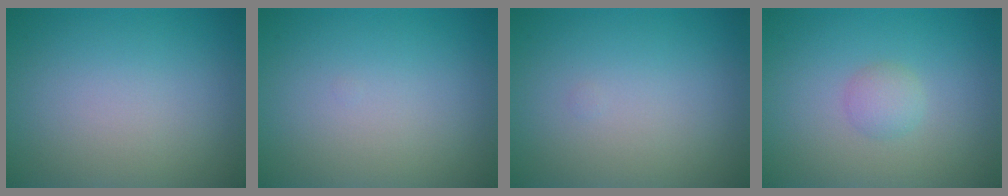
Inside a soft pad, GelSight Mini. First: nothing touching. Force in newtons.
{"total": 0.0}
{"total": 0.0}
{"total": 1.4, "press": 1.4, "slide": 0.0}